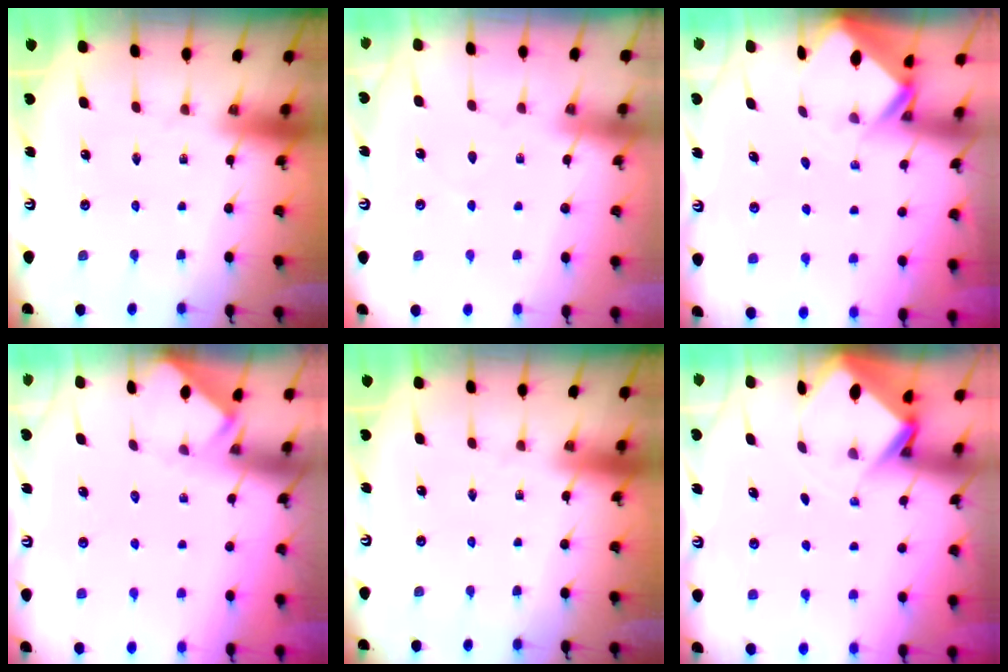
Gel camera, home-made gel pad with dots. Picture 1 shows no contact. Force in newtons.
{"total": 2.7, "press": 2.7, "slide": 0.4}
{"total": 2.6, "press": 2.6, "slide": 0.2}
{"total": 4.4, "press": 4.4, "slide": 0.4}
{"total": 0.0}
{"total": 3.6, "press": 3.6, "slide": 0.2}